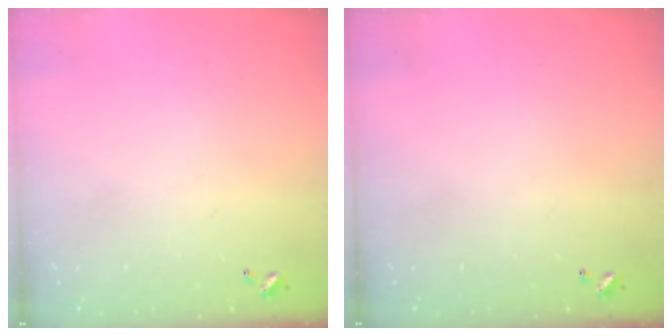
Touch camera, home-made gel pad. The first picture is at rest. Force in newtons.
{"total": 0.0}